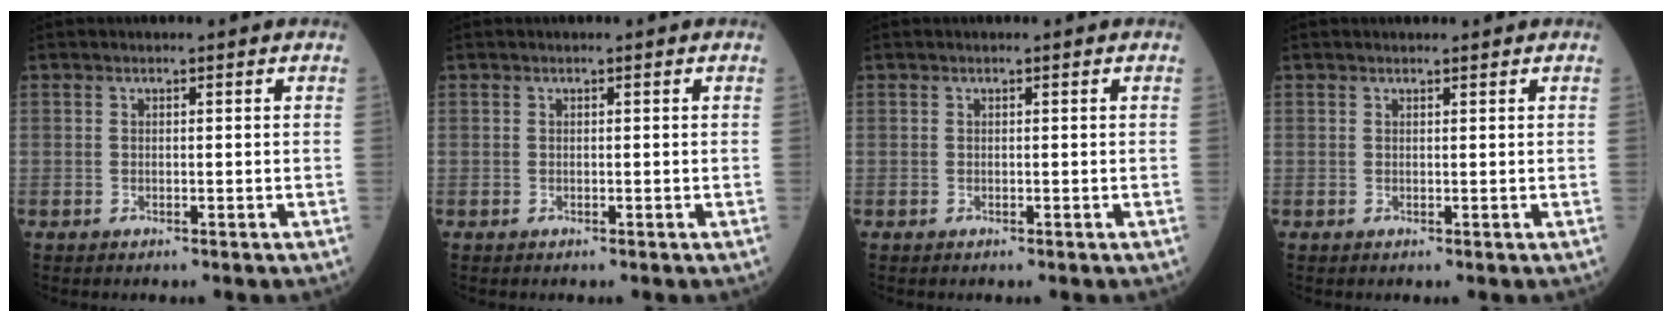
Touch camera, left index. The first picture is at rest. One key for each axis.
{"total": 0.0}
{"total": 0.0}
{"total": 0.6, "fx": 0.6, "fy": 0.1, "fz": 0.0, "tx": -0.002, "ty": 0.002, "tz": 0.008}